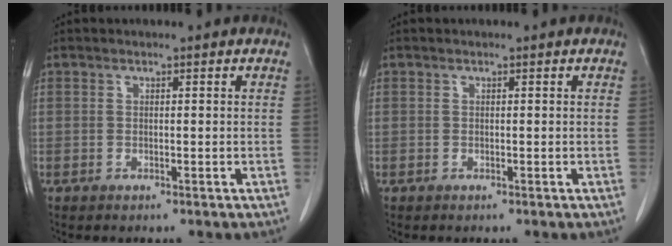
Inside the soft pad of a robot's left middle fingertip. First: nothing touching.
{"total": 0.0}